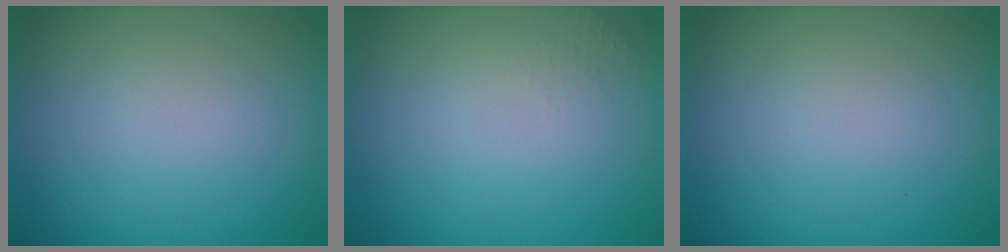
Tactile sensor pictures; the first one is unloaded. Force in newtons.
{"total": 0.7, "press": 0.7, "slide": 0.1}
{"total": 0.0}